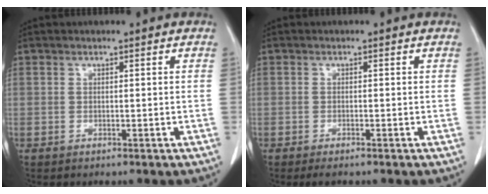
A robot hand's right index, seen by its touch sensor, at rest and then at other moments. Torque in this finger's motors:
{"motor_torque": [0.17, -0.14, 0.06, 0.02]}